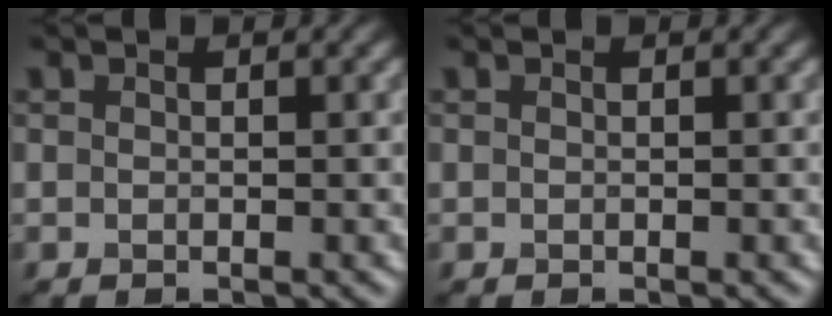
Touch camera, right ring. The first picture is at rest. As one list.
[{"total": 0.0}]